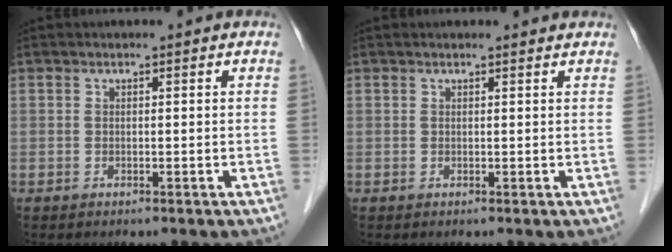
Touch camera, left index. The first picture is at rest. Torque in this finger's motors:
{"motor_torque": [0.39, -0.62, 0.01, 0.01]}